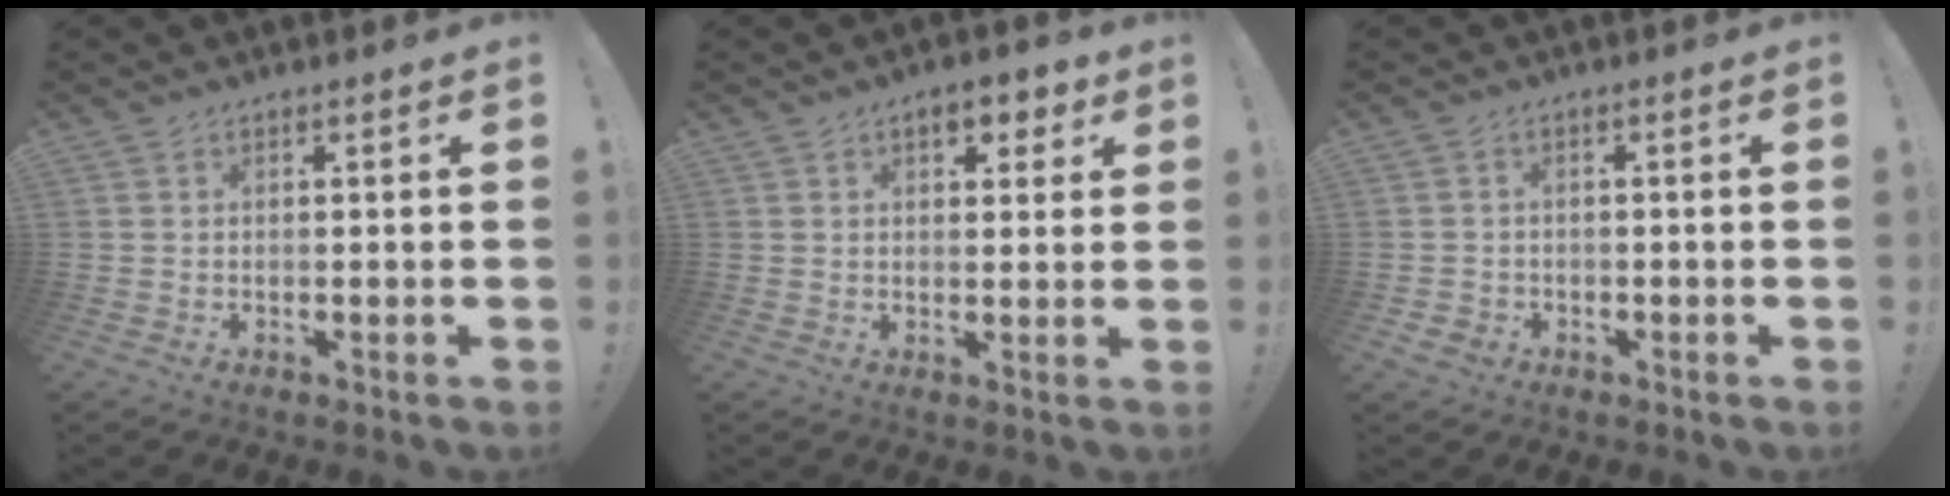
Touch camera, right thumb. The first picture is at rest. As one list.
[{"total": 5.7, "force": [3.0, 3.4, 3.5], "torque": [-0.034, -0.008, 0.048]}, {"total": 2.6, "force": [-1.3, 2.1, 0.8], "torque": [-0.021, 0.002, -0.025]}]